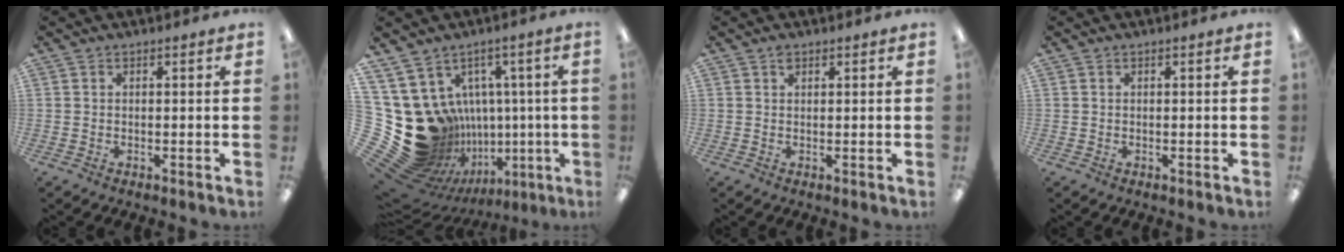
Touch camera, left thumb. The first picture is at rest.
{"total": 20.3, "force": [-0.8, 18.2, 9.1], "torque": [-0.191, -0.039, 0.054]}
{"total": 1.4, "force": [0.9, 0.7, 0.8], "torque": [-0.010, -0.003, 0.015]}
{"total": 0.0}